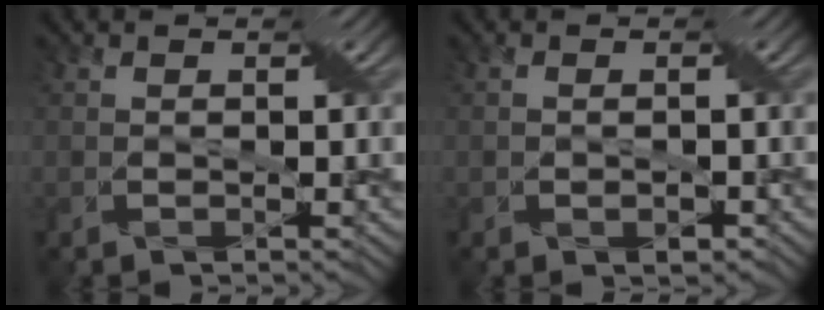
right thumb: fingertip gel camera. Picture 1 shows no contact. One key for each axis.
{"total": 1.2, "fx": -0.7, "fy": 0.7, "fz": 0.7, "tx": -0.008, "ty": -0.008, "tz": -0.009}